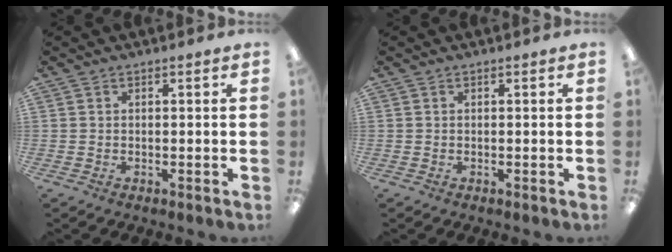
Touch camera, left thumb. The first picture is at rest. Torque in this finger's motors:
{"motor_torque": [0.00, 0.00, 0.00, 0.00, 0.00]}